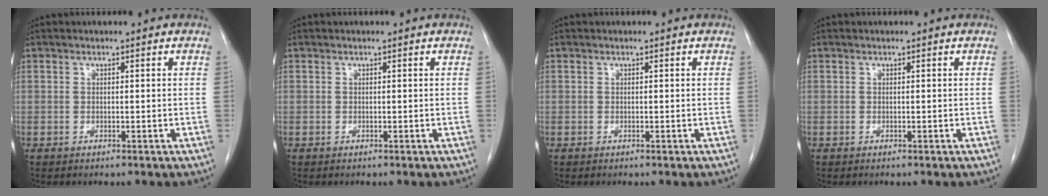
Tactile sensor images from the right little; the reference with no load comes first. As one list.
[{"total": 0.0}, {"total": 0.0}, {"total": 0.0}]